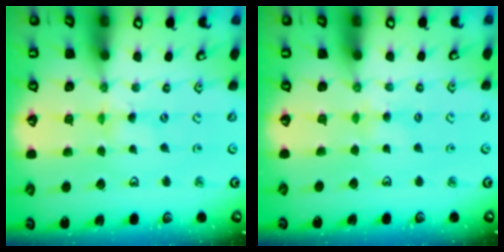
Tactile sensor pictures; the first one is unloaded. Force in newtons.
{"total": 2.3, "press": 2.3, "slide": 0.4}